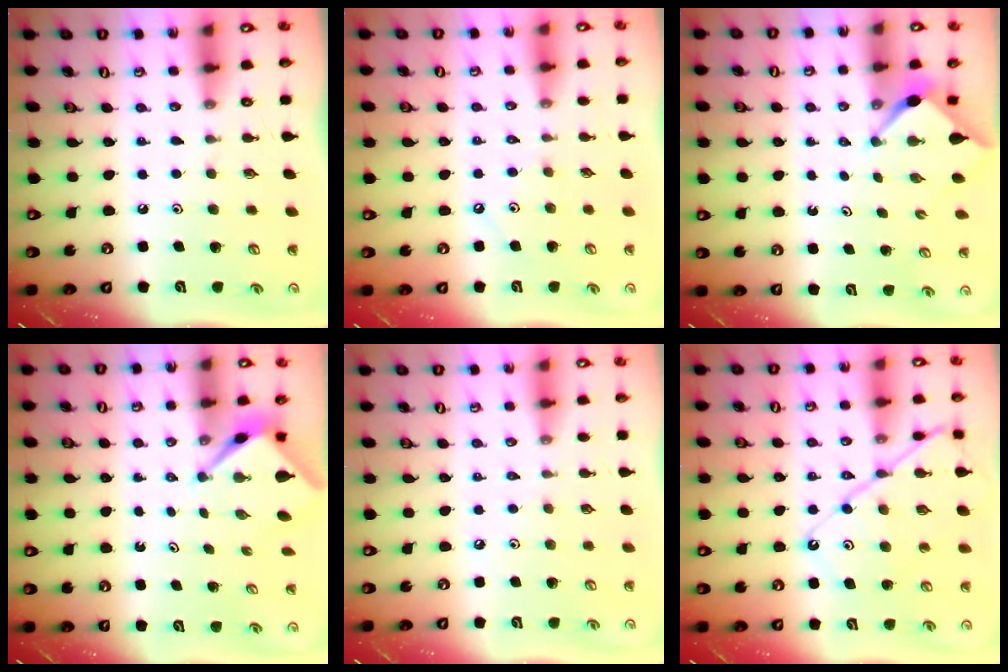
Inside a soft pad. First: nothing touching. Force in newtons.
{"total": 1.8, "press": 1.7, "slide": 0.4}
{"total": 2.6, "press": 2.5, "slide": 0.3}
{"total": 2.6, "press": 2.6, "slide": 0.1}
{"total": 1.5, "press": 1.5, "slide": 0.4}
{"total": 12.5, "press": 12.4, "slide": 1.4}